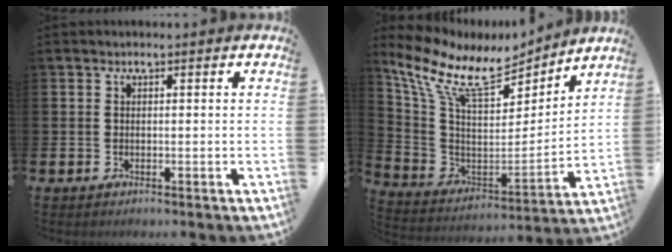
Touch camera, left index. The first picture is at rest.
{"total": 11.8, "force": [9.6, 4.1, 5.5], "torque": [-0.156, -0.059, 0.171]}